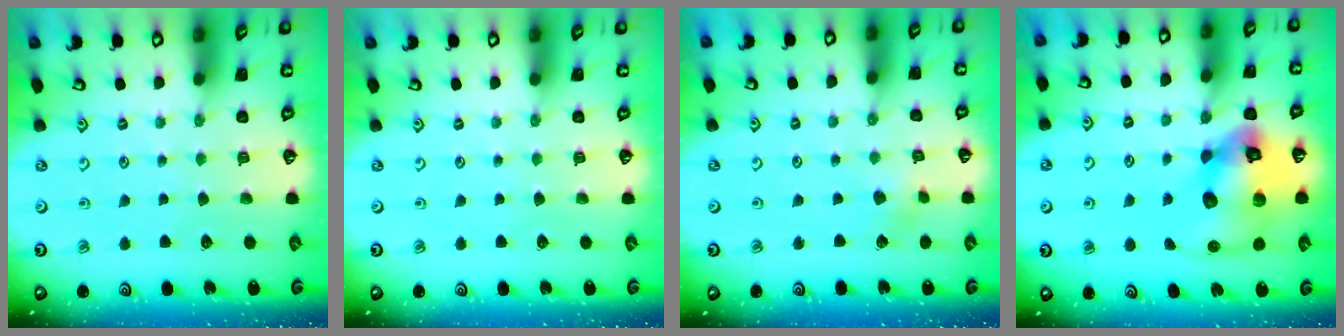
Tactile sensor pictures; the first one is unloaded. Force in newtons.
{"total": 0.0}
{"total": 2.9, "press": 2.9, "slide": 0.3}
{"total": 19.8, "press": 19.6, "slide": 2.8}